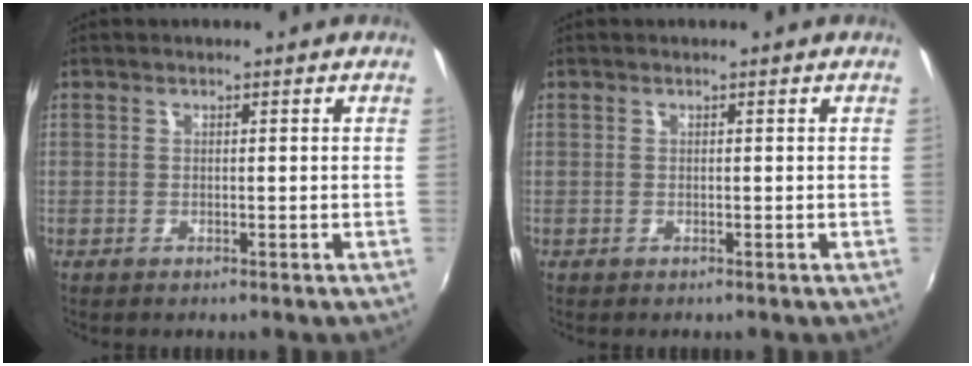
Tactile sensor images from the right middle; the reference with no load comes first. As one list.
[{"total": 0.0}]